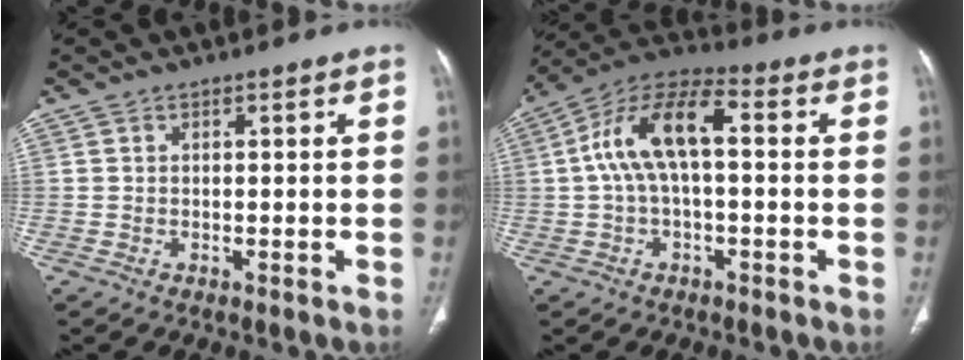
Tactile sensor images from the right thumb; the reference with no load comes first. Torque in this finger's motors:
{"motor_torque": [0.20, 0.21, 0.85, -0.46, 0.17]}